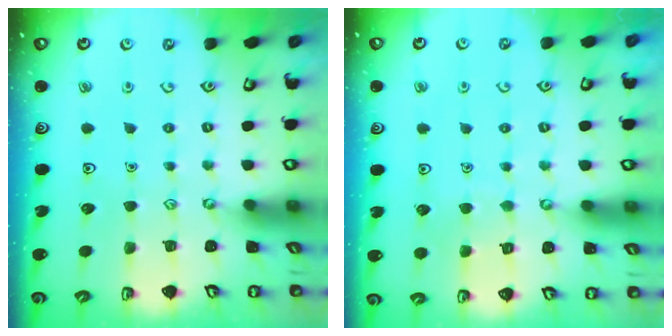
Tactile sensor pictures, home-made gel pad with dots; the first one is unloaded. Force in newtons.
{"total": 3.9, "press": 3.9, "slide": 0.3}